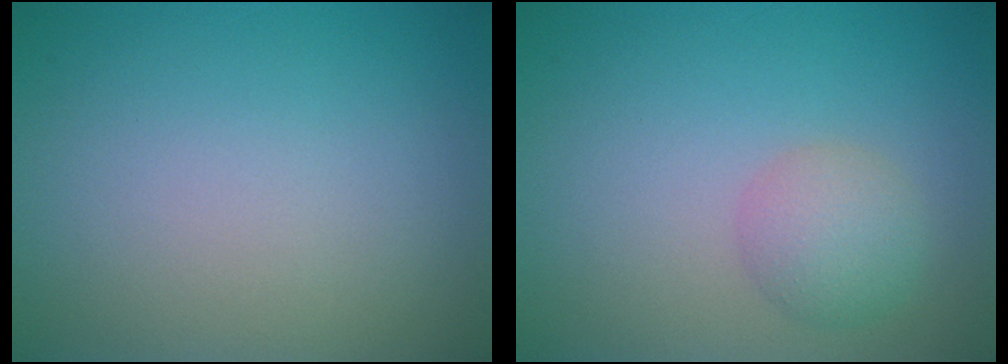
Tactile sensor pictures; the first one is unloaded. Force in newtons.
{"total": 2.6, "press": 2.6, "slide": 0.1}